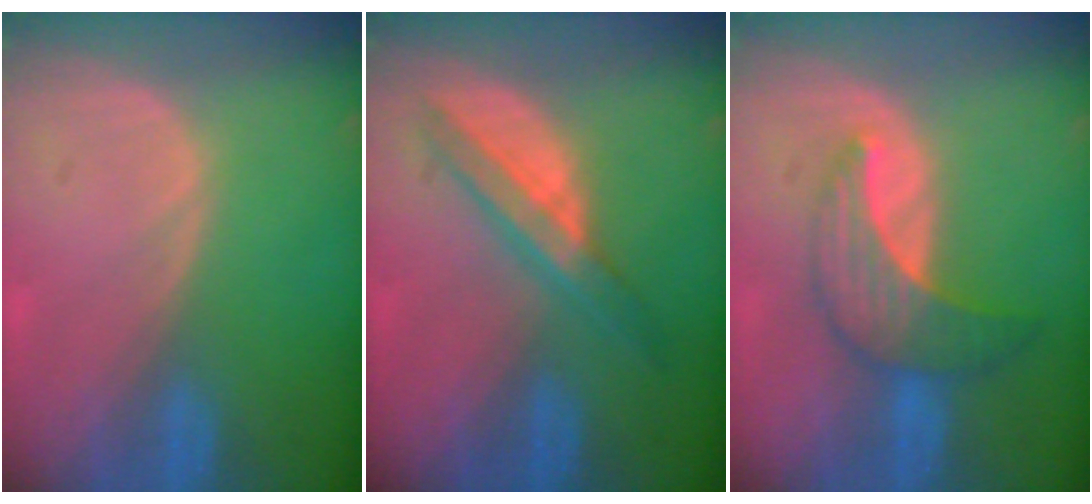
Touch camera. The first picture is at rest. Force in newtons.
{"total": 5.3, "press": 5.3, "slide": 0.3}
{"total": 7.3, "press": 6.8, "slide": 2.7}